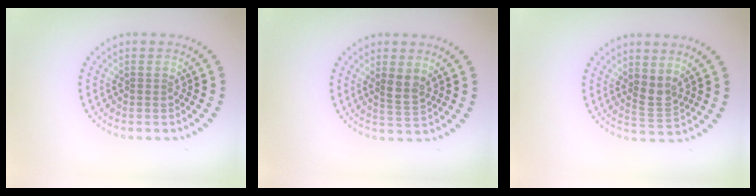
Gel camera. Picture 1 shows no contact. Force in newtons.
{"total": 2.0, "press": 1.8, "slide": 0.8}
{"total": 1.9, "press": 1.5, "slide": 1.0}